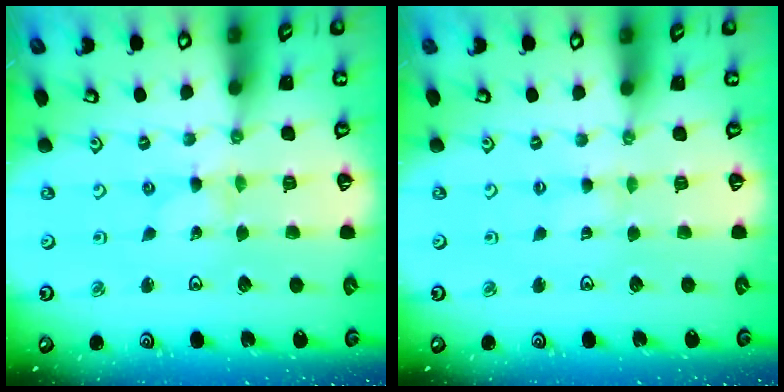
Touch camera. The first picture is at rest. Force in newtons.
{"total": 1.5, "press": 1.5, "slide": 0.3}